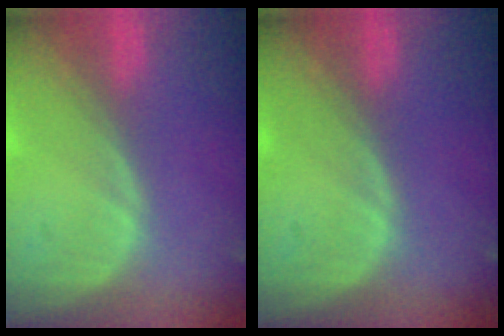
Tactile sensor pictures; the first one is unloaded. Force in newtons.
{"total": 0.0}